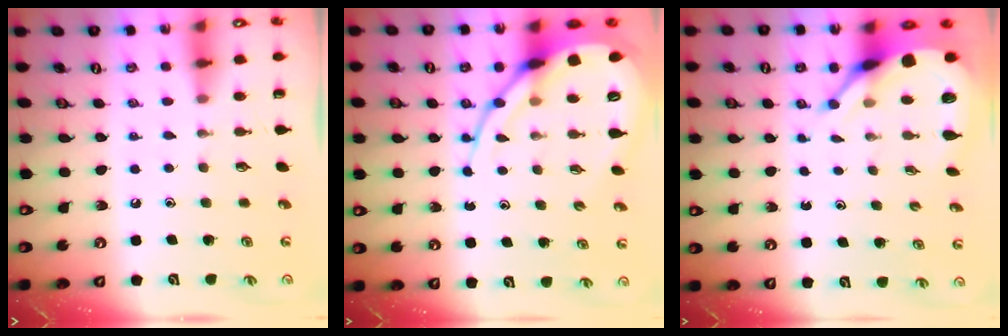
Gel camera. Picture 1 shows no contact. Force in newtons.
{"total": 14.0, "press": 13.9, "slide": 1.6}
{"total": 8.1, "press": 8.0, "slide": 0.9}